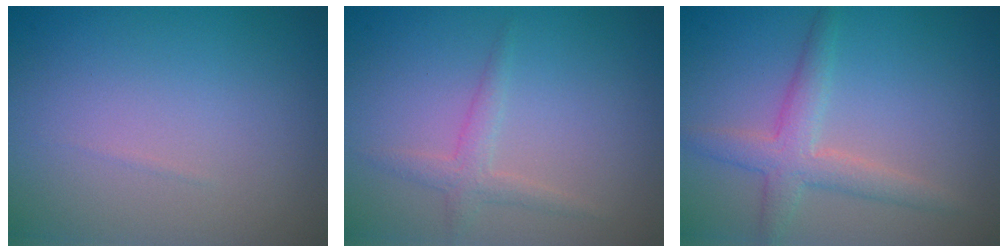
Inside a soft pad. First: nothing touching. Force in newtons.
{"total": 1.8, "press": 1.8, "slide": 0.0}
{"total": 3.2, "press": 3.2, "slide": 0.2}